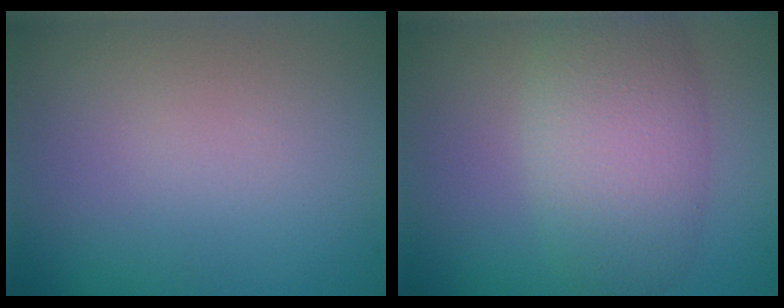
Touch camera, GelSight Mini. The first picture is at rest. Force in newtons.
{"total": 6.3, "press": 6.2, "slide": 0.1}